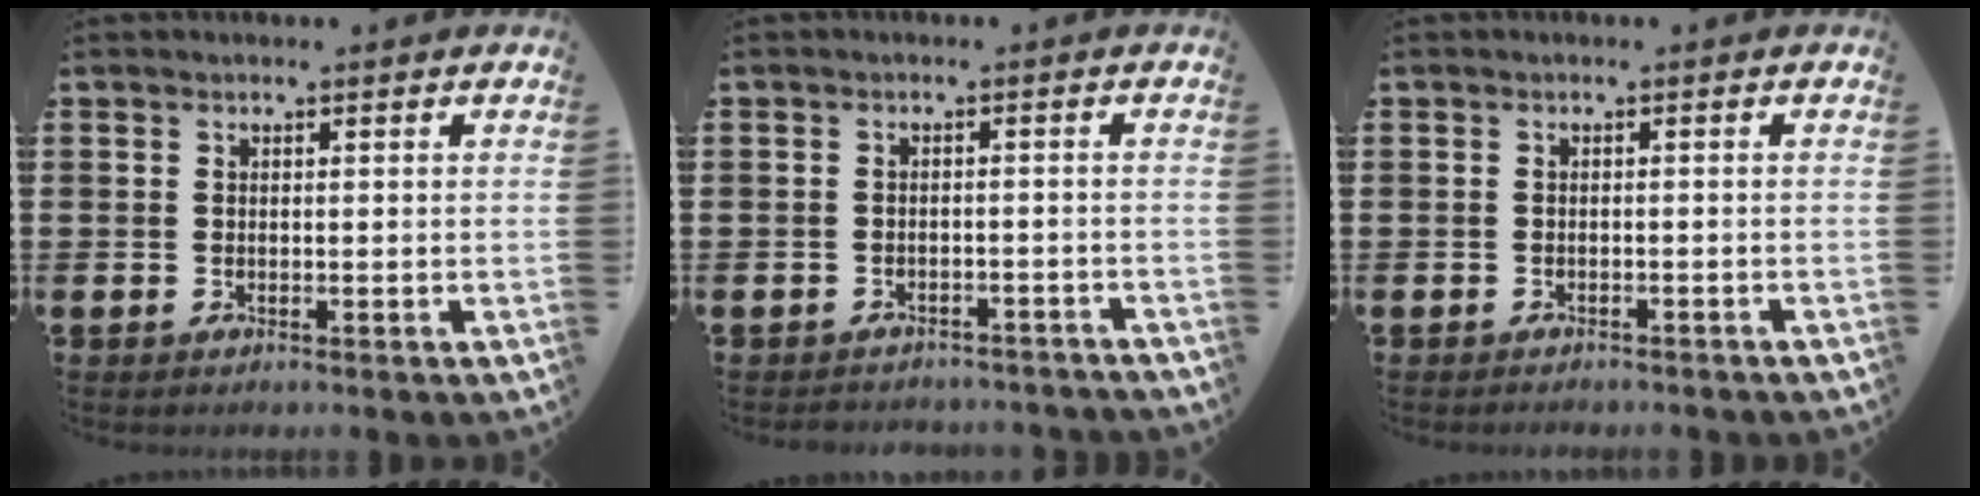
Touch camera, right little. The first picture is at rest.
{"total": 1.7, "force": [-1.7, 0.1, -0.1], "torque": [-0.004, 0.003, -0.037]}
{"total": 0.7, "force": [-0.7, 0.0, 0.0], "torque": [-0.002, -0.002, -0.014]}